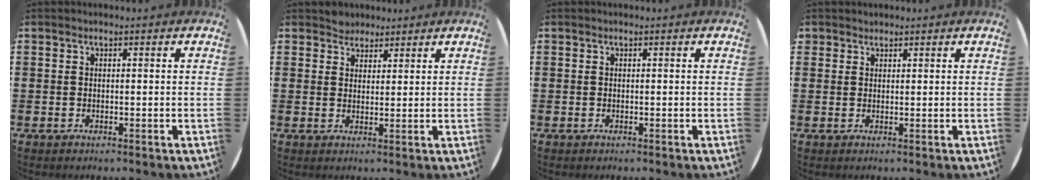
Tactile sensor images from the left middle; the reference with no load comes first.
{"total": 2.5, "force": [2.3, 0.9, -0.3], "torque": [-0.001, 0.004, 0.046]}
{"total": 0.0}
{"total": 1.1, "force": [1.0, 0.4, -0.1], "torque": [0.001, 0.002, 0.020]}